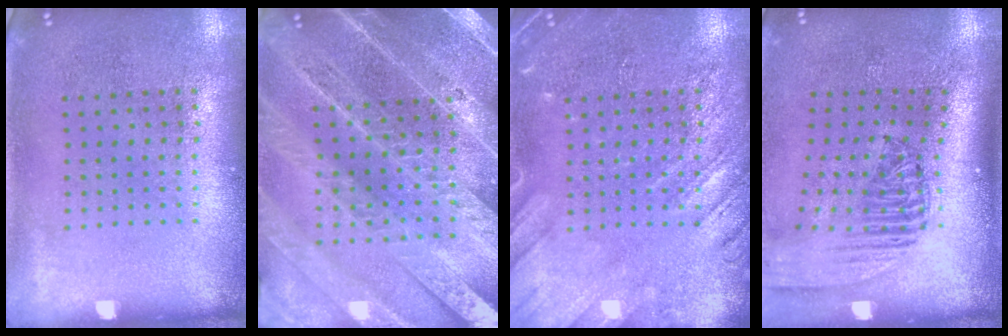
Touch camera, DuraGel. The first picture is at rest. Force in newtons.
{"total": 4.7, "press": 4.1, "slide": 2.3}
{"total": 2.9, "press": 2.8, "slide": 0.3}
{"total": 2.4, "press": 1.8, "slide": 1.6}